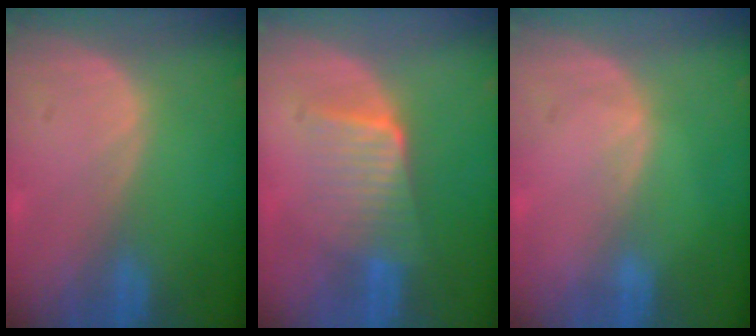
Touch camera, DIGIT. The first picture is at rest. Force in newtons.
{"total": 6.8, "press": 6.0, "slide": 3.2}
{"total": 0.6, "press": 0.5, "slide": 0.2}